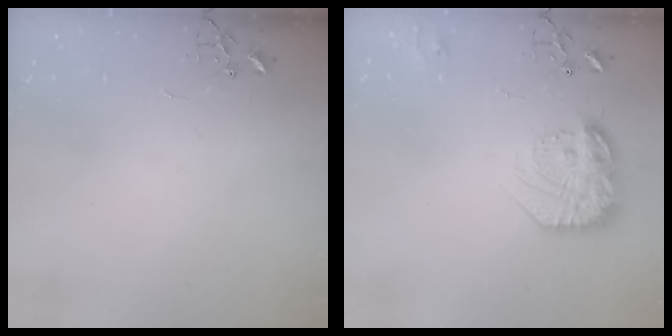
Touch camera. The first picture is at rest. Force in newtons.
{"total": 18.9, "press": 18.8, "slide": 1.6}